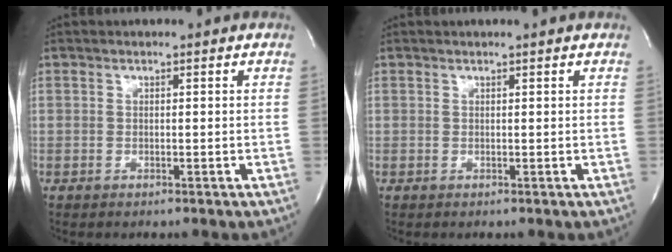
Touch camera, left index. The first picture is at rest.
{"total": 1.0, "force": [0.9, -0.2, 0.4], "torque": [-0.008, 0.002, 0.013]}